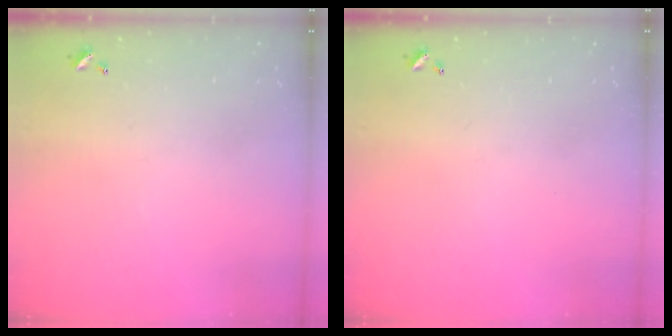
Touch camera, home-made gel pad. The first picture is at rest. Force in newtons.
{"total": 0.0}